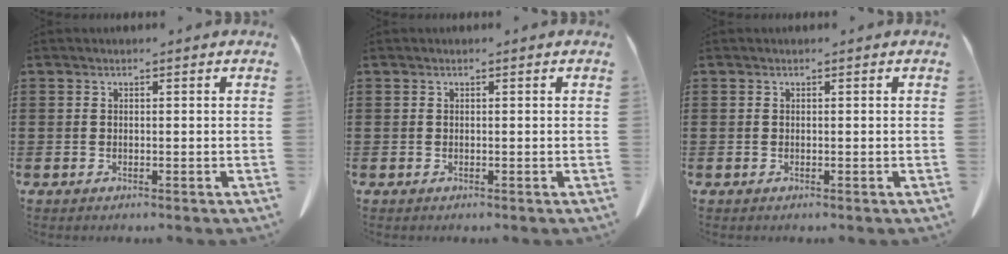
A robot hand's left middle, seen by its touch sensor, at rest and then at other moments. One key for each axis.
{"total": 0.0}
{"total": 0.0}